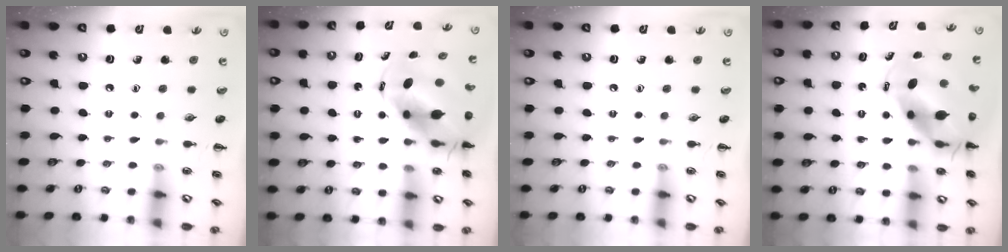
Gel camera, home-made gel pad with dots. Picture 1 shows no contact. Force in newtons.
{"total": 9.0, "press": 8.7, "slide": 2.4}
{"total": 0.0}
{"total": 8.3, "press": 8.0, "slide": 2.1}